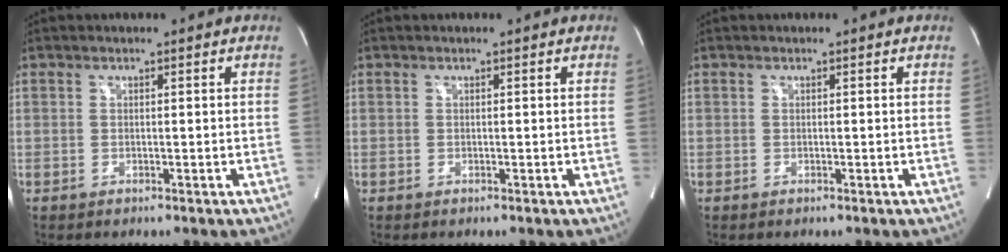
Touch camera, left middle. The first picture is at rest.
{"total": 0.0}
{"total": 0.0}